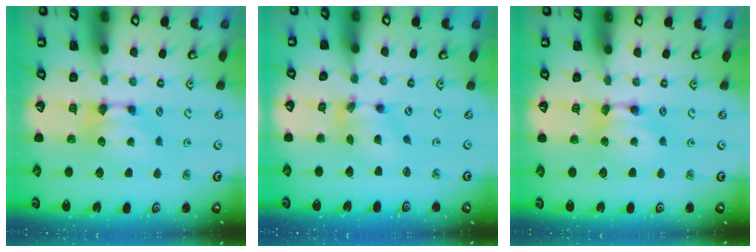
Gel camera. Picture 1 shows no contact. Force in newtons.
{"total": 4.3, "press": 3.9, "slide": 1.8}
{"total": 1.7, "press": 1.7, "slide": 0.1}